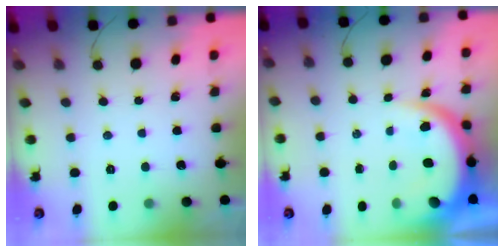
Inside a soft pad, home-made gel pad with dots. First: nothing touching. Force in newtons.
{"total": 9.1, "press": 9.1, "slide": 0.7}